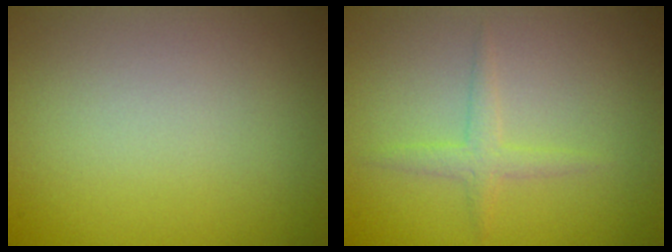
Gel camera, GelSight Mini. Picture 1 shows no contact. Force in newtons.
{"total": 1.5, "press": 1.5, "slide": 0.0}